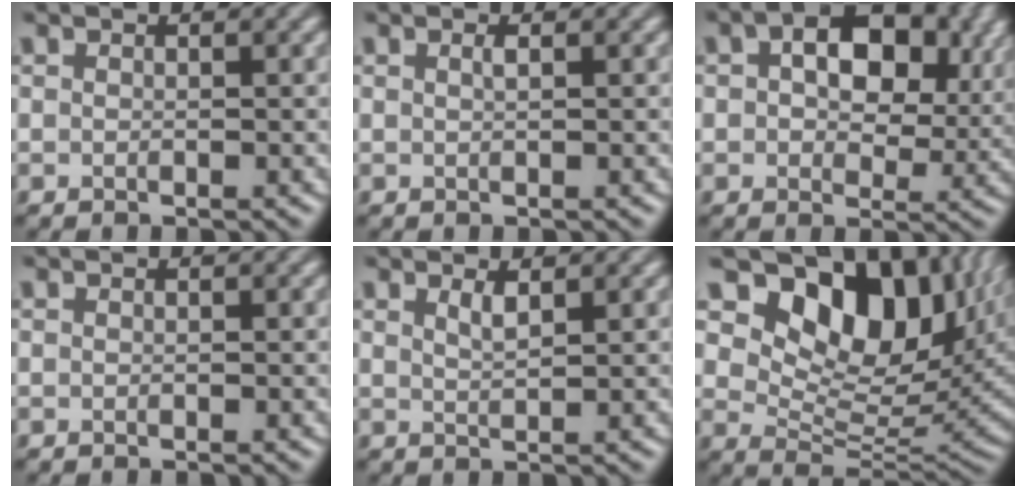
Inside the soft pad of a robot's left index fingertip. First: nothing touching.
{"total": 0.8, "force": [0.3, 0.3, 0.7], "torque": [-0.009, 0.004, 0.004]}
{"total": 10.6, "force": [3.2, 6.4, 7.9], "torque": [-0.106, 0.007, 0.043]}
{"total": 0.0}
{"total": 1.5, "force": [1.0, 0.4, 1.1], "torque": [-0.015, 0.001, 0.016]}
{"total": 13.4, "force": [6.5, 7.9, 8.6], "torque": [-0.139, -0.001, 0.115]}